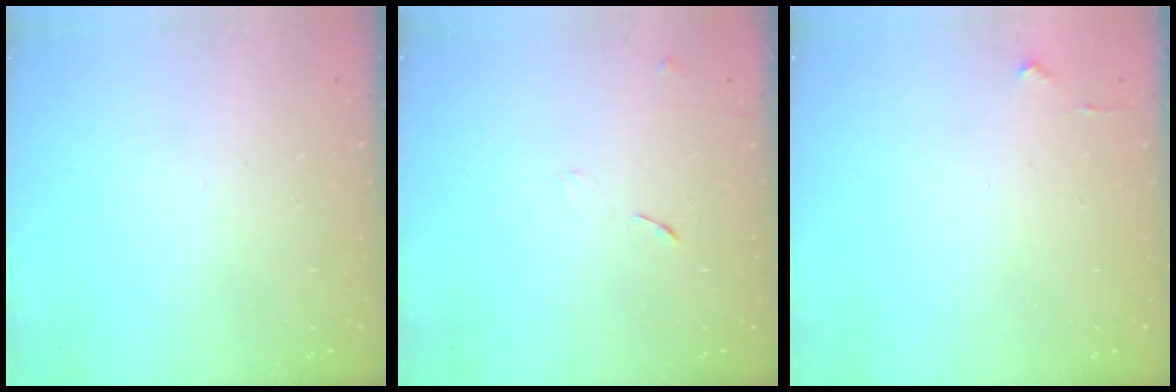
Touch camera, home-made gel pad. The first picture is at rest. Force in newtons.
{"total": 6.2, "press": 6.2, "slide": 0.6}
{"total": 2.7, "press": 2.6, "slide": 0.4}